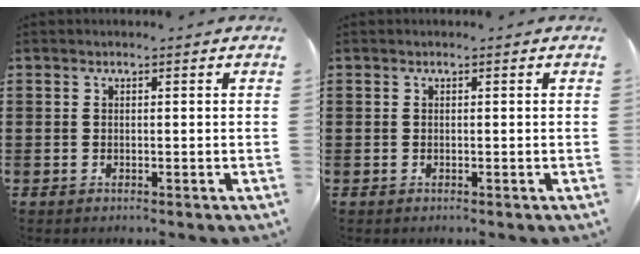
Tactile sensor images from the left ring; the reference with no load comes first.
{"total": 0.0}